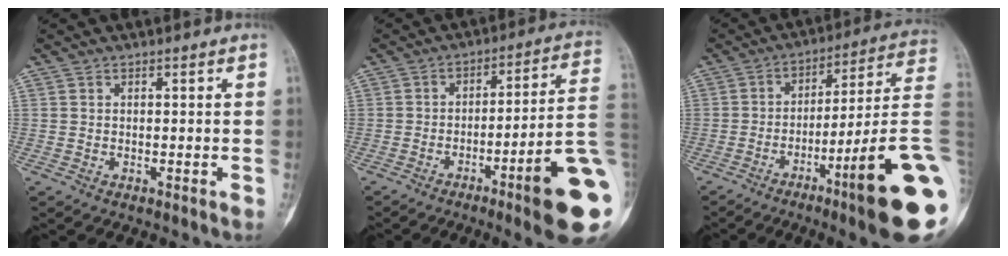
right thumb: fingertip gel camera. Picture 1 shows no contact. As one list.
[{"total": 17.5, "force": [-6.2, 1.5, 16.3], "torque": [-0.163, 0.032, -0.090]}, {"total": 21.2, "force": [-7.1, 0.8, 20.0], "torque": [-0.237, 0.023, -0.111]}]